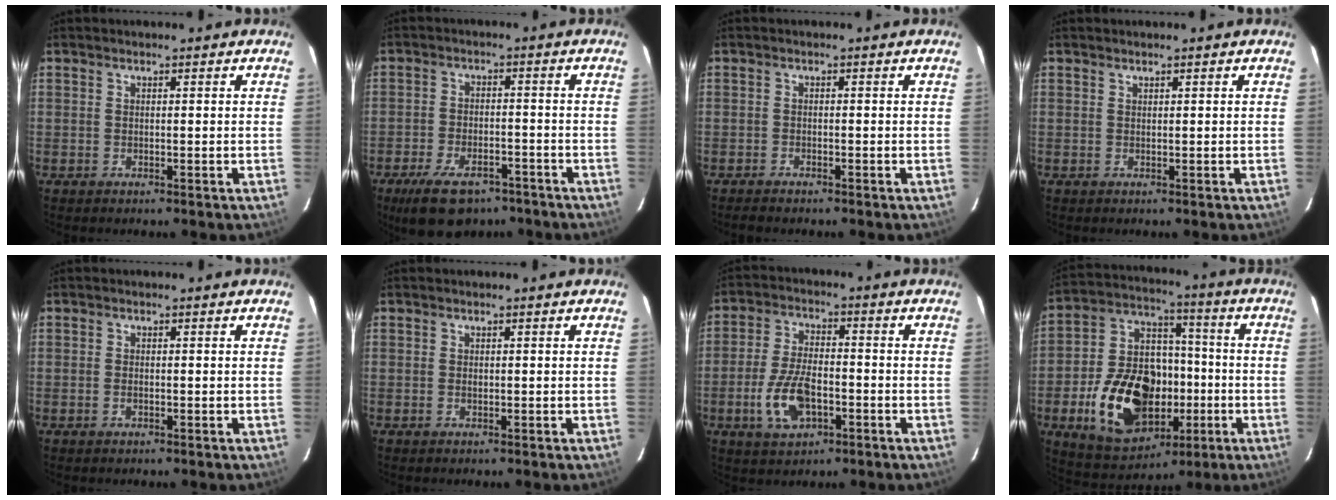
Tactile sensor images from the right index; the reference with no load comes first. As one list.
[{"total": 12.5, "force": [-8.8, 6.0, 6.6], "torque": [-0.147, -0.010, -0.138]}, {"total": 2.3, "force": [-2.1, 0.4, 0.8], "torque": [-0.026, -0.008, -0.038]}, {"total": 0.0}, {"total": 1.1, "force": [-0.4, 0.7, 0.8], "torque": [-0.016, 0.001, -0.007]}, {"total": 0.7, "force": [0.0, 0.5, 0.5], "torque": [-0.008, 0.001, -0.001]}, {"total": 10.3, "force": [-3.6, 5.2, 8.1], "torque": [-0.172, -0.001, -0.062]}, {"total": 21.5, "force": [-5.8, 14.2, 15.0], "torque": [-0.311, 0.026, -0.073]}]